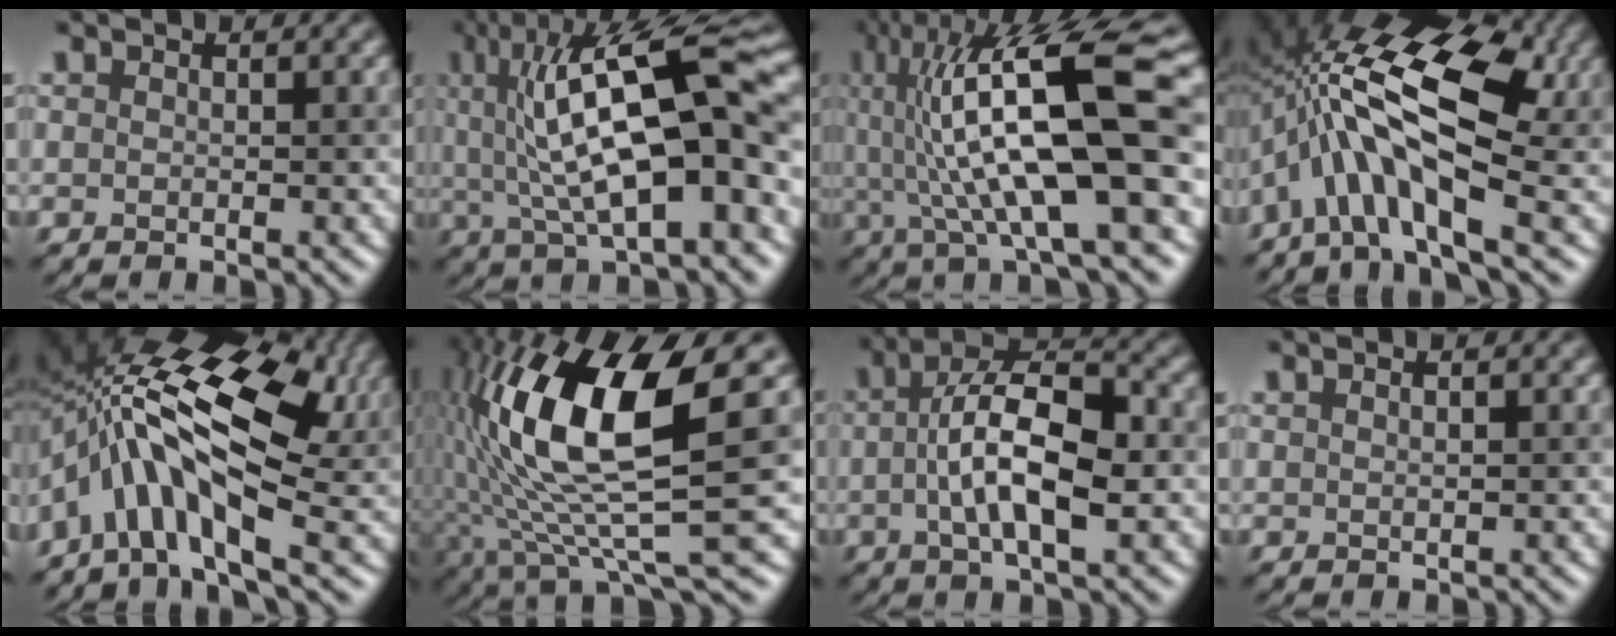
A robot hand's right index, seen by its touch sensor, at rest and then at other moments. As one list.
[{"total": 15.0, "force": [2.5, 4.9, 13.9], "torque": [-0.212, 0.022, 0.033]}, {"total": 14.8, "force": [2.2, 3.9, 14.2], "torque": [-0.247, 0.014, 0.037]}, {"total": 13.3, "force": [-1.1, 5.9, 11.9], "torque": [-0.203, 0.021, -0.030]}, {"total": 13.5, "force": [0.1, 6.4, 11.9], "torque": [-0.202, 0.022, -0.010]}, {"total": 13.5, "force": [3.2, 3.6, 12.6], "torque": [-0.237, 0.003, 0.064]}, {"total": 8.1, "force": [-0.2, 3.1, 7.5], "torque": [-0.133, 0.012, -0.008]}, {"total": 0.7, "force": [0.6, 0.1, 0.3], "torque": [-0.009, 0.003, 0.009]}]